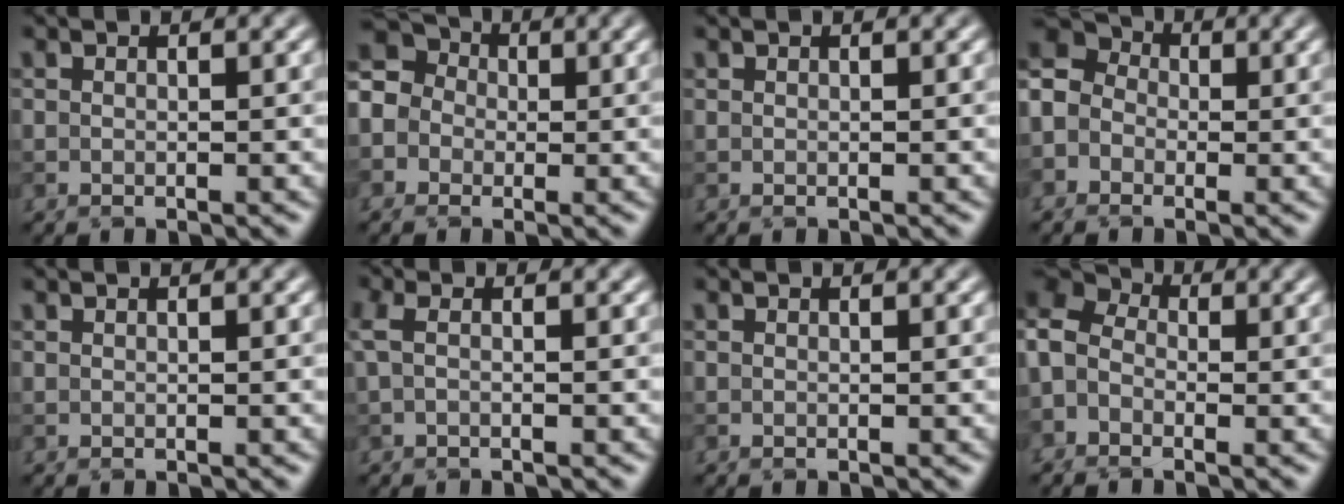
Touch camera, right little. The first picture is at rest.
{"total": 6.5, "force": [-1.4, 5.9, 2.4], "torque": [-0.063, 0.018, -0.056]}
{"total": 0.0}
{"total": 5.4, "force": [-1.5, 4.4, 2.8], "torque": [-0.058, 0.017, -0.043]}
{"total": 0.0}
{"total": 1.5, "force": [-0.1, 0.5, 1.4], "torque": [-0.034, 0.000, -0.006]}
{"total": 0.0}
{"total": 5.5, "force": [-1.4, 3.8, 3.7], "torque": [-0.083, 0.011, -0.034]}